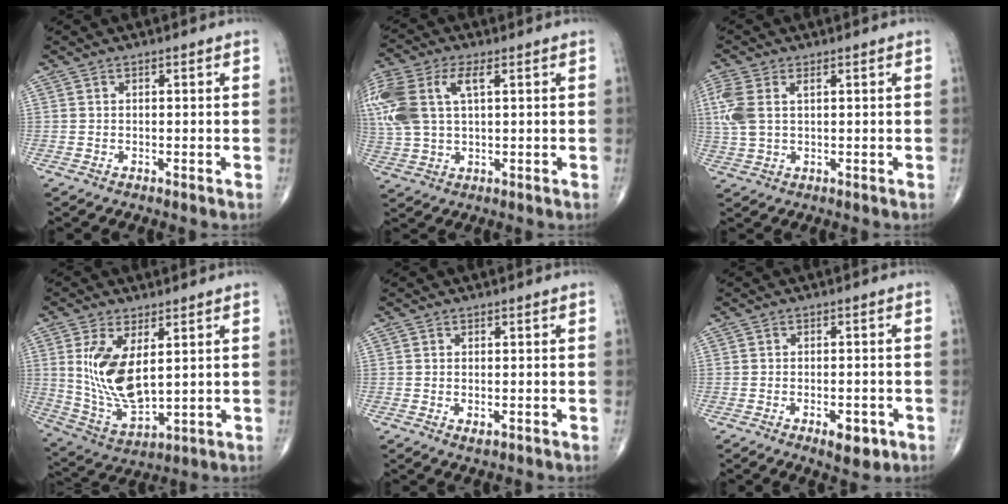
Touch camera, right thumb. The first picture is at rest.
{"total": 17.1, "force": [4.9, 9.4, 13.4], "torque": [-0.350, 0.023, 0.092]}
{"total": 7.0, "force": [1.8, 3.8, 5.5], "torque": [-0.158, 0.013, 0.040]}
{"total": 13.1, "force": [2.9, 6.3, 11.1], "torque": [-0.208, -0.024, 0.074]}
{"total": 1.2, "force": [-0.3, 0.5, 1.0], "torque": [-0.017, -0.002, -0.002]}
{"total": 4.7, "force": [-2.1, 2.1, 3.6], "torque": [-0.042, 0.005, -0.022]}